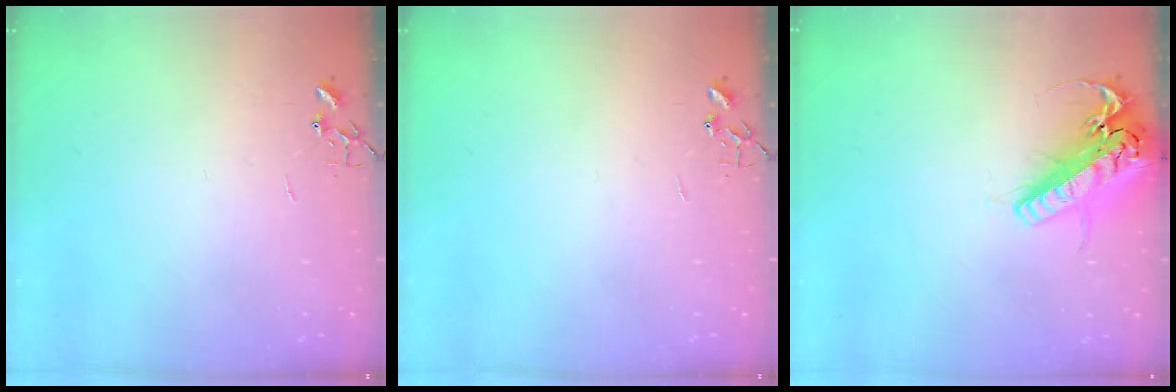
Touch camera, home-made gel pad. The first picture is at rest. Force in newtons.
{"total": 0.0}
{"total": 21.0, "press": 20.7, "slide": 3.7}